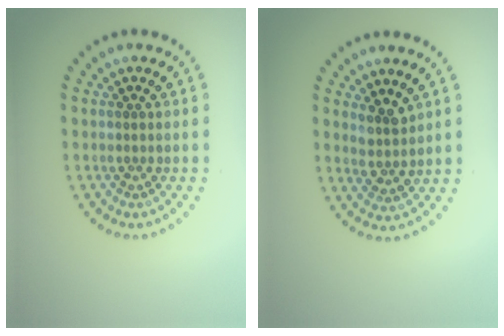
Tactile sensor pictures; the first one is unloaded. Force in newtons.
{"total": 2.2, "press": 1.7, "slide": 1.3}